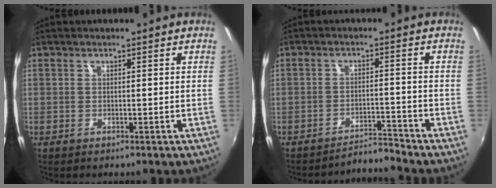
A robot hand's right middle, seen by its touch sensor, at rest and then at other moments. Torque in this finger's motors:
{"motor_torque": [-0.04, -0.21, -0.10, 0.00]}